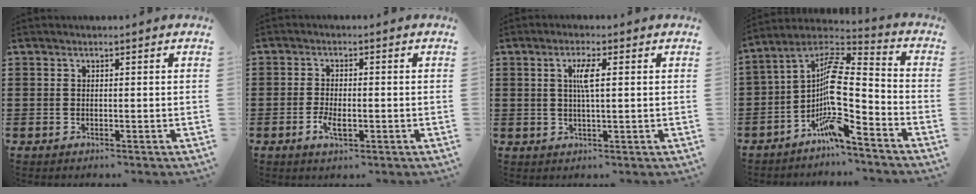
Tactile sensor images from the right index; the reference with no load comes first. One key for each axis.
{"total": 3.2, "fx": -1.1, "fy": 1.3, "fz": 2.8, "tx": -0.063, "ty": -0.005, "tz": -0.023}
{"total": 3.2, "fx": 0.7, "fy": 0.4, "fz": 3.1, "tx": -0.064, "ty": 0.002, "tz": 0.009}
{"total": 10.5, "fx": -5.4, "fy": 2.2, "fz": 8.8, "tx": -0.181, "ty": -0.012, "tz": -0.110}